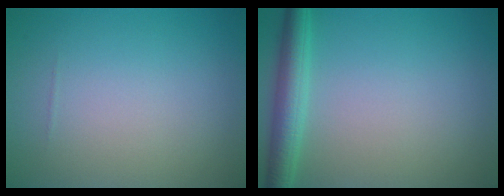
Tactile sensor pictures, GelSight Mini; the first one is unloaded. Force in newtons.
{"total": 3.5, "press": 3.5, "slide": 0.1}